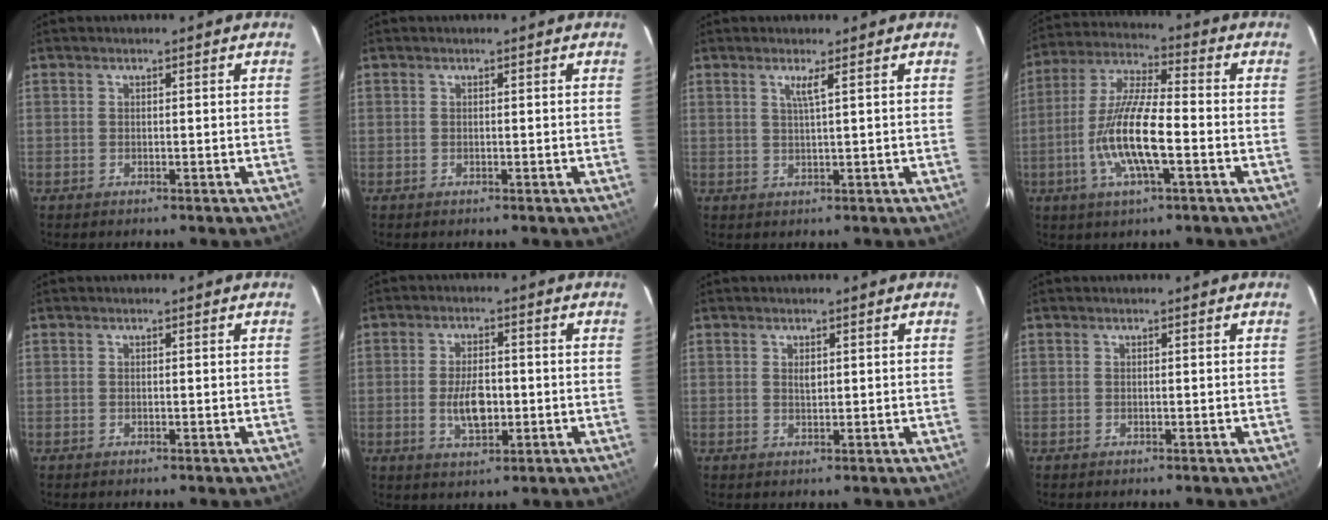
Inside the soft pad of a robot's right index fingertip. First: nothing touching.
{"total": 0.0}
{"total": 2.0, "force": [0.9, -0.6, 1.6], "torque": [-0.028, -0.004, 0.017]}
{"total": 13.4, "force": [-3.9, 2.8, 12.5], "torque": [-0.257, -0.004, -0.076]}
{"total": 0.0}
{"total": 6.7, "force": [-1.2, 3.3, 5.6], "torque": [-0.108, -0.003, -0.017]}
{"total": 1.2, "force": [0.4, 0.7, 0.9], "torque": [-0.015, 0.002, 0.007]}
{"total": 0.0}